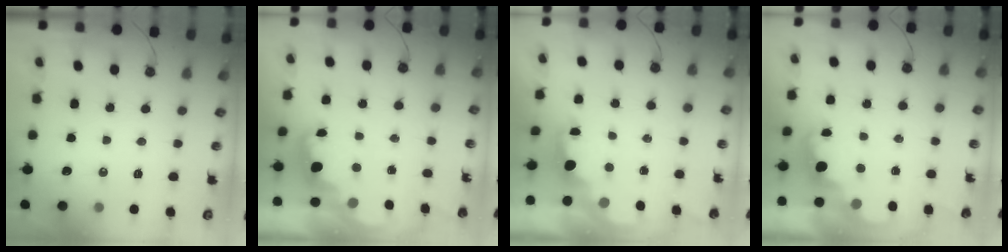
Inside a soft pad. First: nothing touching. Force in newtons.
{"total": 2.4, "press": 2.3, "slide": 0.7}
{"total": 1.6, "press": 1.5, "slide": 0.6}
{"total": 2.5, "press": 2.4, "slide": 0.5}